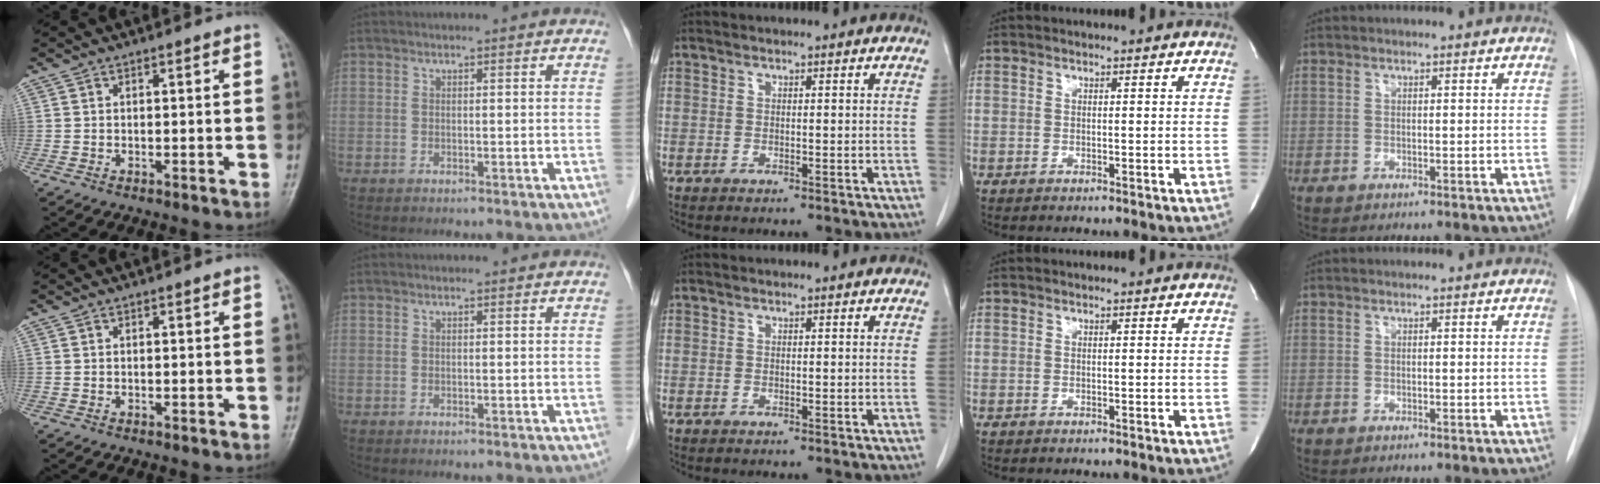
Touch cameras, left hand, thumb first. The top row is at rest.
{}